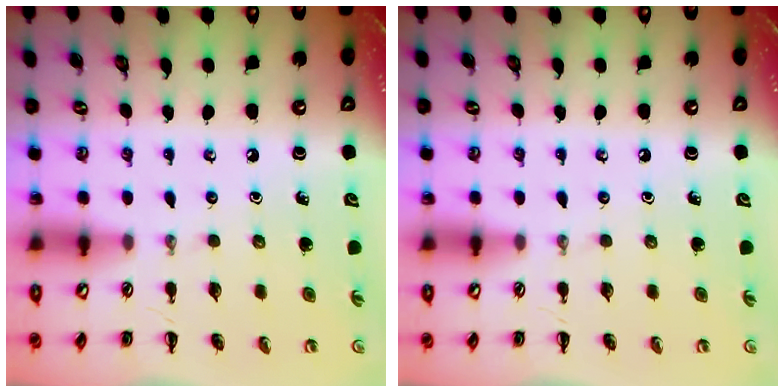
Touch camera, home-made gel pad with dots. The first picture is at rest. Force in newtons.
{"total": 0.0}